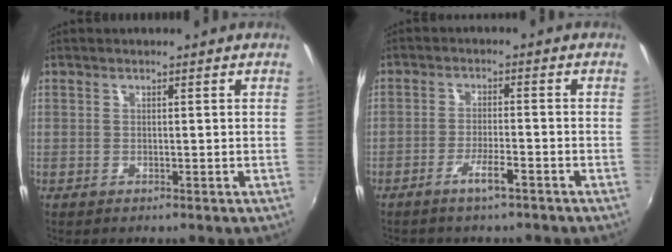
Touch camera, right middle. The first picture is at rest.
{"total": 3.7, "force": [-2.8, 0.5, 2.4], "torque": [-0.058, 0.001, -0.048]}